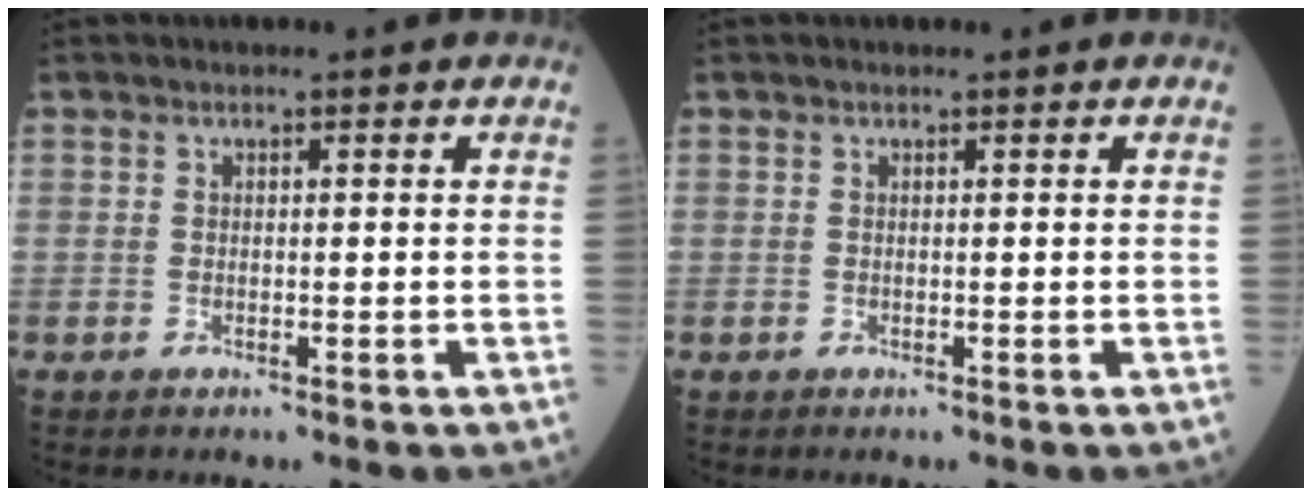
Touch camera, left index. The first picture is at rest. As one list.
[{"total": 0.0}]